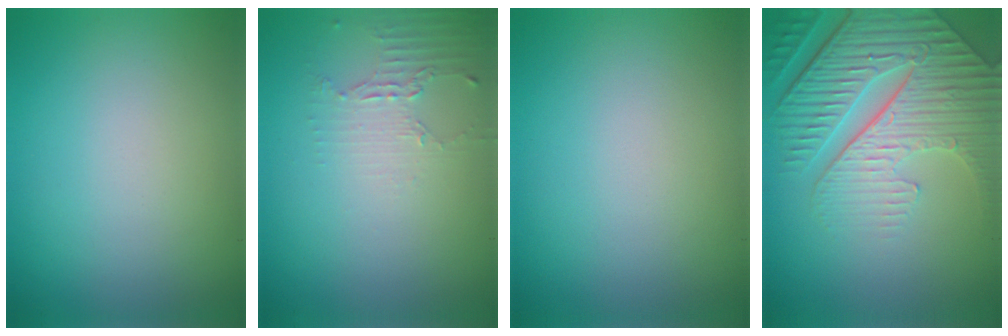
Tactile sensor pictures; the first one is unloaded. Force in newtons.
{"total": 2.1, "press": 1.5, "slide": 1.4}
{"total": 0.0}
{"total": 7.6, "press": 6.0, "slide": 4.7}